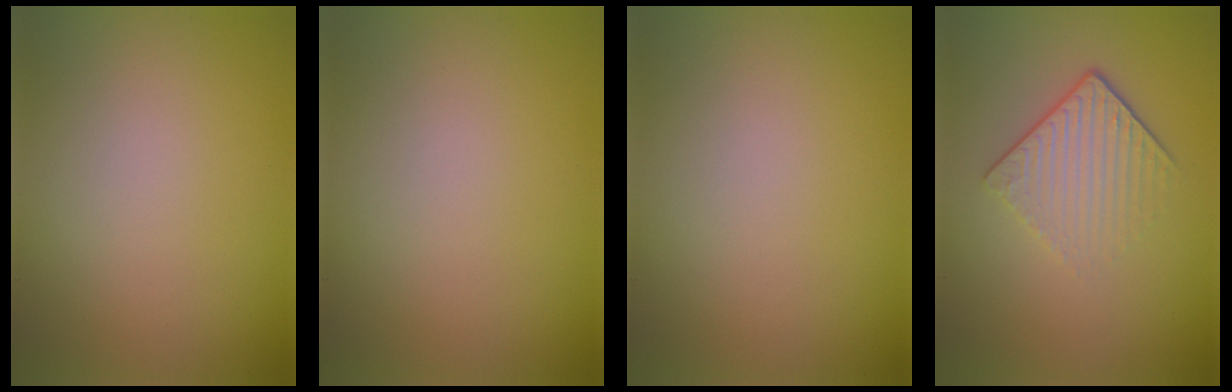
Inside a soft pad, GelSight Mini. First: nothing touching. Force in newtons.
{"total": 0.0}
{"total": 0.0}
{"total": 4.3, "press": 2.8, "slide": 3.3}